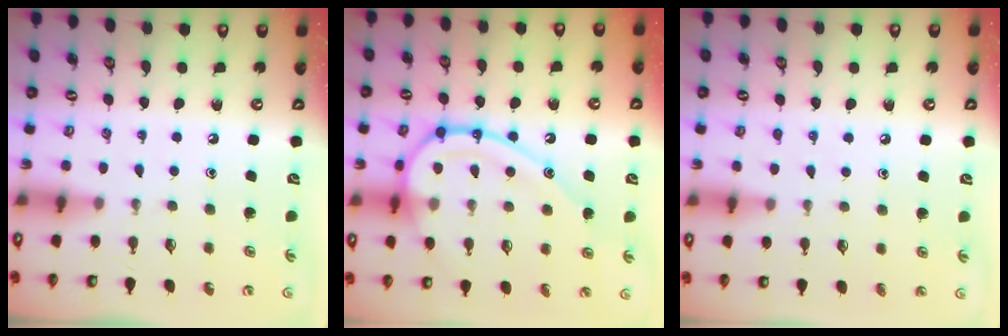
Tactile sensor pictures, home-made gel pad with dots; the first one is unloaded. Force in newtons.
{"total": 18.1, "press": 18.0, "slide": 1.8}
{"total": 3.1, "press": 3.1, "slide": 0.3}